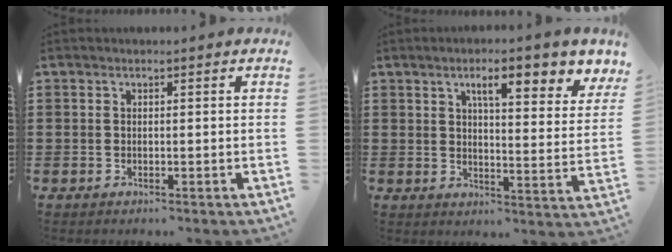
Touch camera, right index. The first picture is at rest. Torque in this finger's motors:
{"motor_torque": [0.80, 0.54, 0.42, 0.11]}